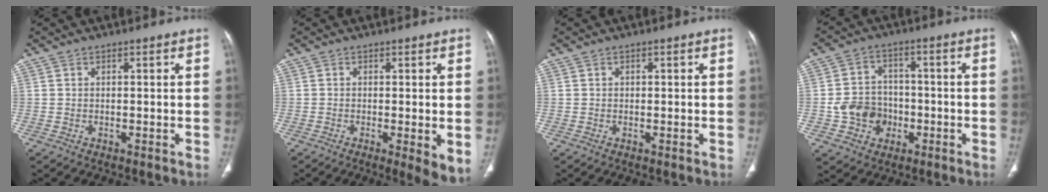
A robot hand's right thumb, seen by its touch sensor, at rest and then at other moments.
{"total": 5.3, "force": [-1.0, 1.2, 5.1], "torque": [-0.081, -0.018, -0.018]}
{"total": 0.6, "force": [0.1, 0.5, 0.2], "torque": [0.001, 0.002, 0.001]}
{"total": 8.9, "force": [-2.4, 7.7, 3.8], "torque": [-0.037, 0.023, -0.039]}